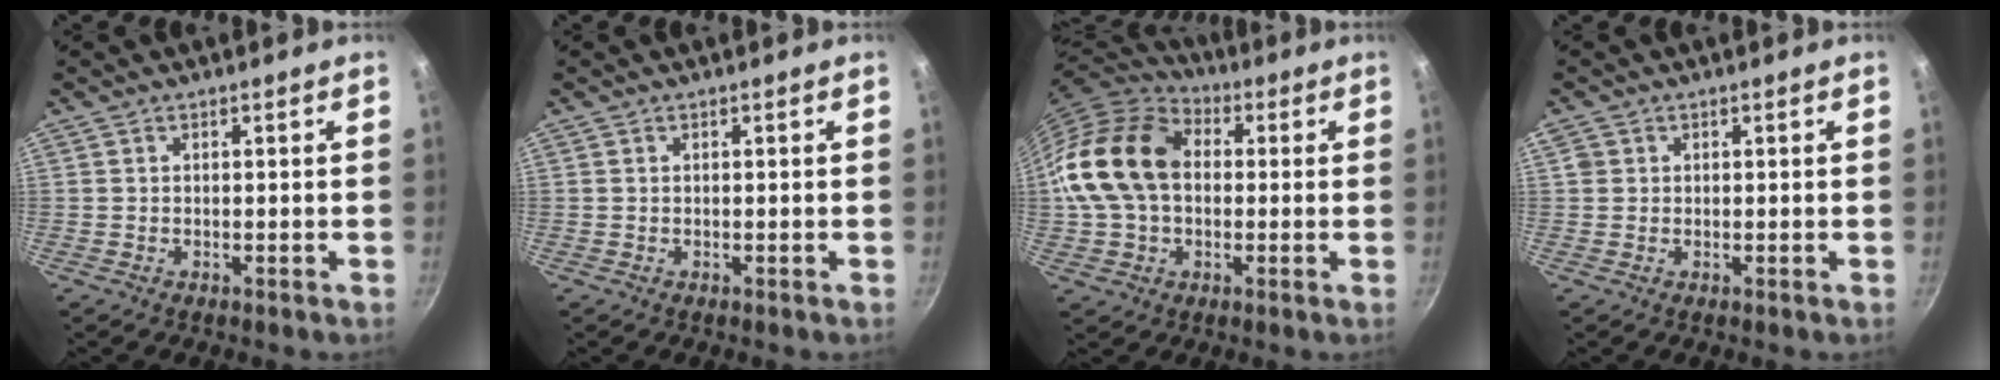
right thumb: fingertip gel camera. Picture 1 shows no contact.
{"total": 0.0}
{"total": 18.6, "force": [1.2, 13.5, 12.8], "torque": [-0.225, 0.034, 0.011]}
{"total": 1.4, "force": [0.4, 1.2, 0.5], "torque": [-0.009, 0.003, 0.005]}